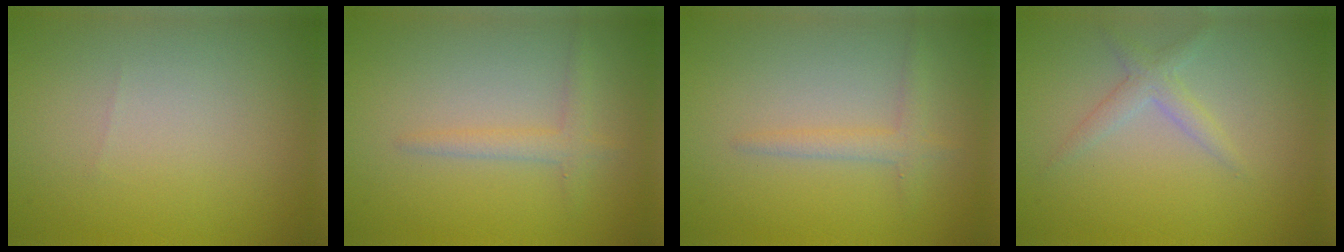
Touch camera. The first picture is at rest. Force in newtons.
{"total": 1.7, "press": 1.7, "slide": 0.1}
{"total": 1.7, "press": 1.7, "slide": 0.1}
{"total": 1.8, "press": 1.8, "slide": 0.1}